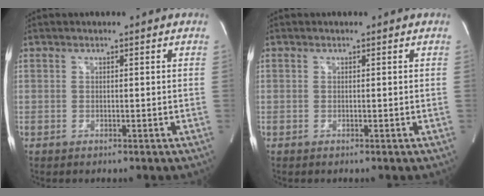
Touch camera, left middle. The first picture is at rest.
{"total": 0.0}